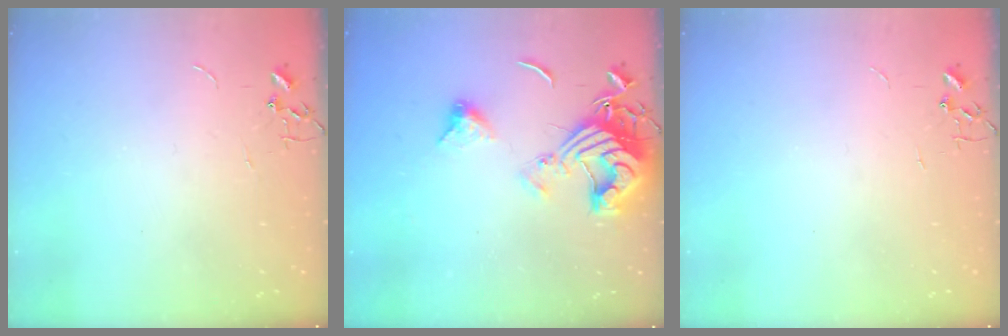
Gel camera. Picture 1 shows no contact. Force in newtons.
{"total": 14.5, "press": 14.4, "slide": 1.6}
{"total": 0.0}